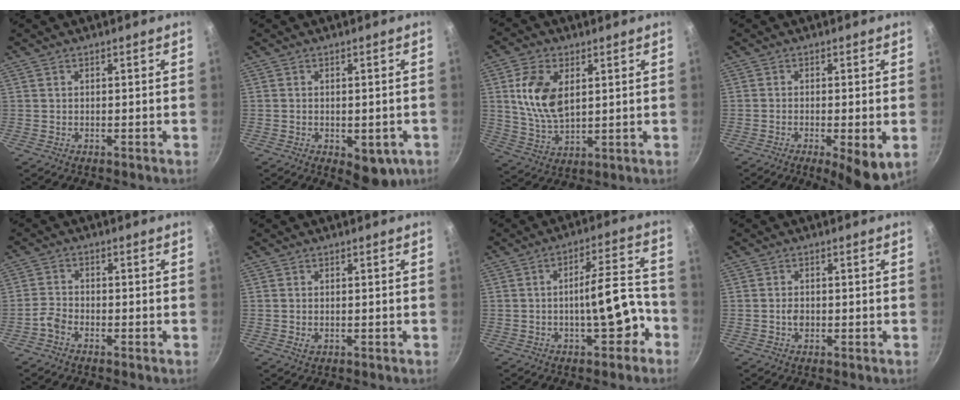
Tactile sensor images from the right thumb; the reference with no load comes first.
{"total": 6.9, "force": [-2.4, 3.8, 5.3], "torque": [-0.042, 0.006, -0.021]}
{"total": 11.4, "force": [2.9, 6.7, 8.7], "torque": [-0.160, -0.016, 0.062]}
{"total": 7.7, "force": [-2.5, 2.0, 7.0], "torque": [-0.102, -0.003, -0.031]}
{"total": 2.8, "force": [-2.0, 1.4, 1.2], "torque": [-0.031, 0.020, -0.047]}
{"total": 1.5, "force": [-0.3, 1.0, 1.1], "torque": [-0.018, -0.002, -0.002]}
{"total": 10.7, "force": [-4.2, 4.0, 9.0], "torque": [-0.097, 0.057, -0.052]}
{"total": 1.9, "force": [-0.4, 1.4, 1.3], "torque": [-0.021, 0.004, -0.007]}